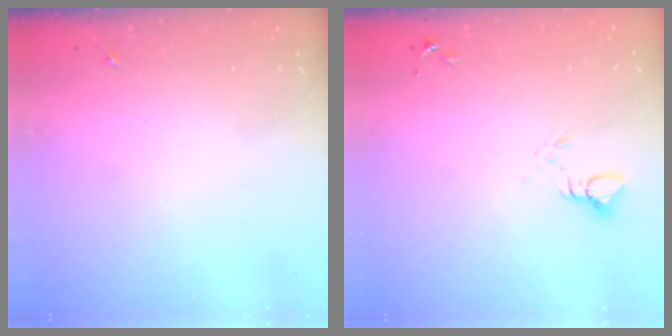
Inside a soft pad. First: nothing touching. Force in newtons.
{"total": 3.4, "press": 3.4, "slide": 0.2}